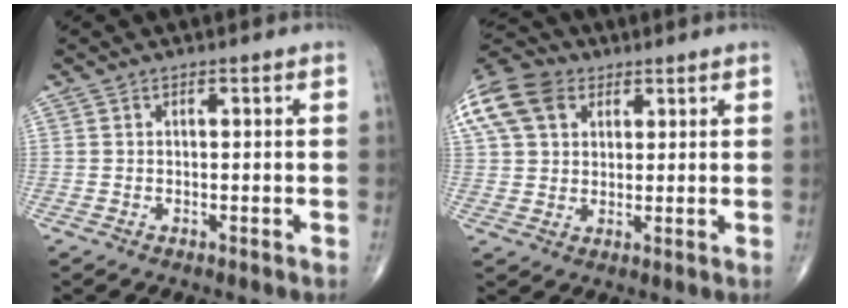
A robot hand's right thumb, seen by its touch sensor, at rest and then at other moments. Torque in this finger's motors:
{"motor_torque": [-0.44, 0.70, 0.15, -0.13, 0.10]}